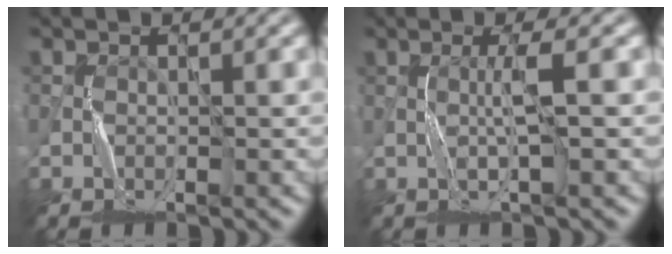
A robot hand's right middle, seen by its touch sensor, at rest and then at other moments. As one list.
[{"total": 1.8, "force": [0.2, -0.2, 1.8], "torque": [-0.035, 0.000, 0.002]}]